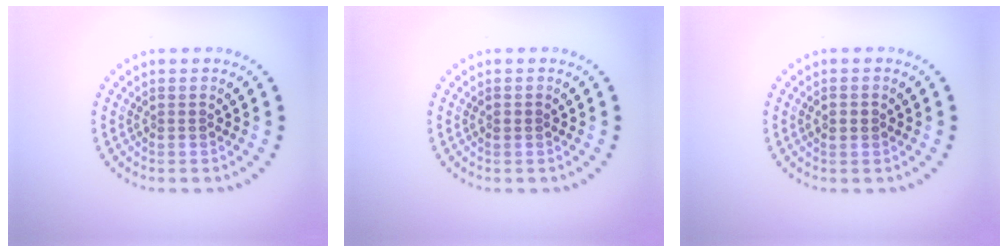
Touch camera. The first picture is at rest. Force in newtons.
{"total": 0.5, "press": 0.5, "slide": 0.1}
{"total": 1.4, "press": 1.4, "slide": 0.1}